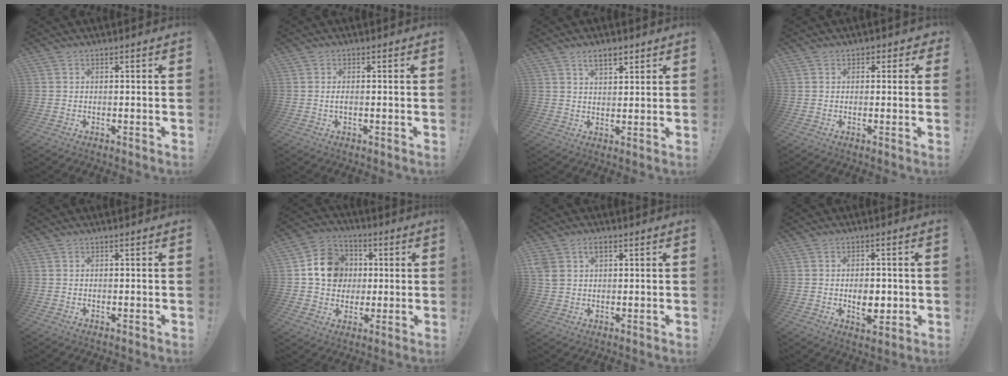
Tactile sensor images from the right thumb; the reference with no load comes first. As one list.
[{"total": 1.3, "force": [-0.3, 0.2, 1.3], "torque": [-0.023, 0.002, -0.005]}, {"total": 5.3, "force": [3.4, 2.4, 3.2], "torque": [-0.044, -0.015, 0.058]}, {"total": 2.4, "force": [0.3, 2.2, 1.0], "torque": [0.000, 0.003, 0.003]}, {"total": 0.0}, {"total": 13.4, "force": [2.1, 12.1, 5.5], "torque": [-0.062, 0.007, 0.048]}, {"total": 4.8, "force": [2.1, 3.3, 2.7], "torque": [-0.049, 0.002, 0.041]}, {"total": 6.4, "force": [-0.7, 4.3, 4.7], "torque": [-0.055, 0.002, -0.013]}]